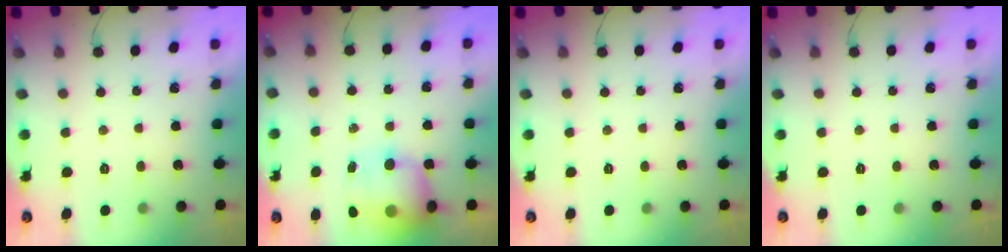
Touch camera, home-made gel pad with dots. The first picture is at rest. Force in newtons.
{"total": 13.5, "press": 13.1, "slide": 3.4}
{"total": 0.0}
{"total": 0.0}